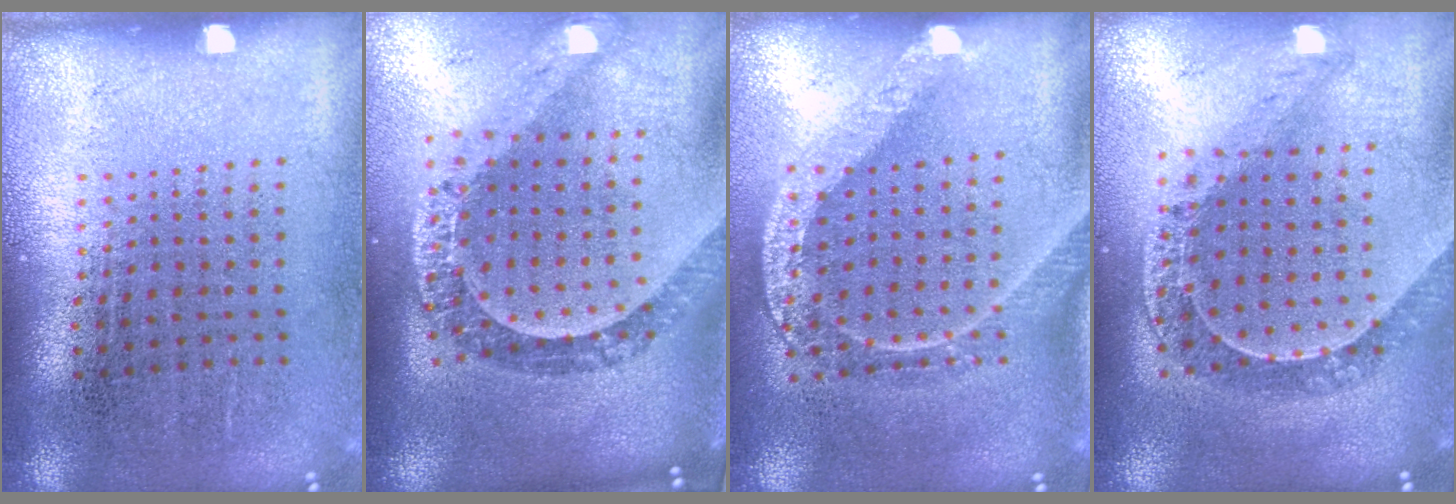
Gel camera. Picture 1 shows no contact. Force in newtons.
{"total": 2.3, "press": 1.9, "slide": 1.3}
{"total": 2.0, "press": 1.6, "slide": 1.3}
{"total": 1.1, "press": 1.1, "slide": 0.2}